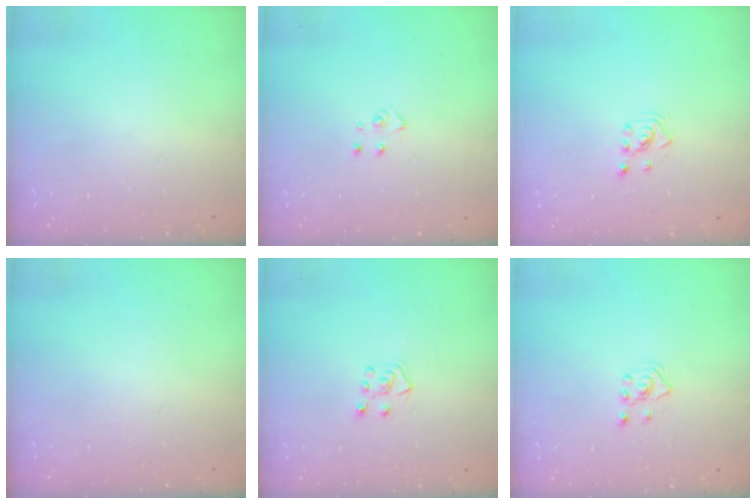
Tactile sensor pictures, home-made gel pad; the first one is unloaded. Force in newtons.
{"total": 4.5, "press": 4.4, "slide": 0.5}
{"total": 2.1, "press": 2.1, "slide": 0.3}
{"total": 0.0}
{"total": 5.3, "press": 5.3, "slide": 0.6}
{"total": 2.1, "press": 1.8, "slide": 0.9}